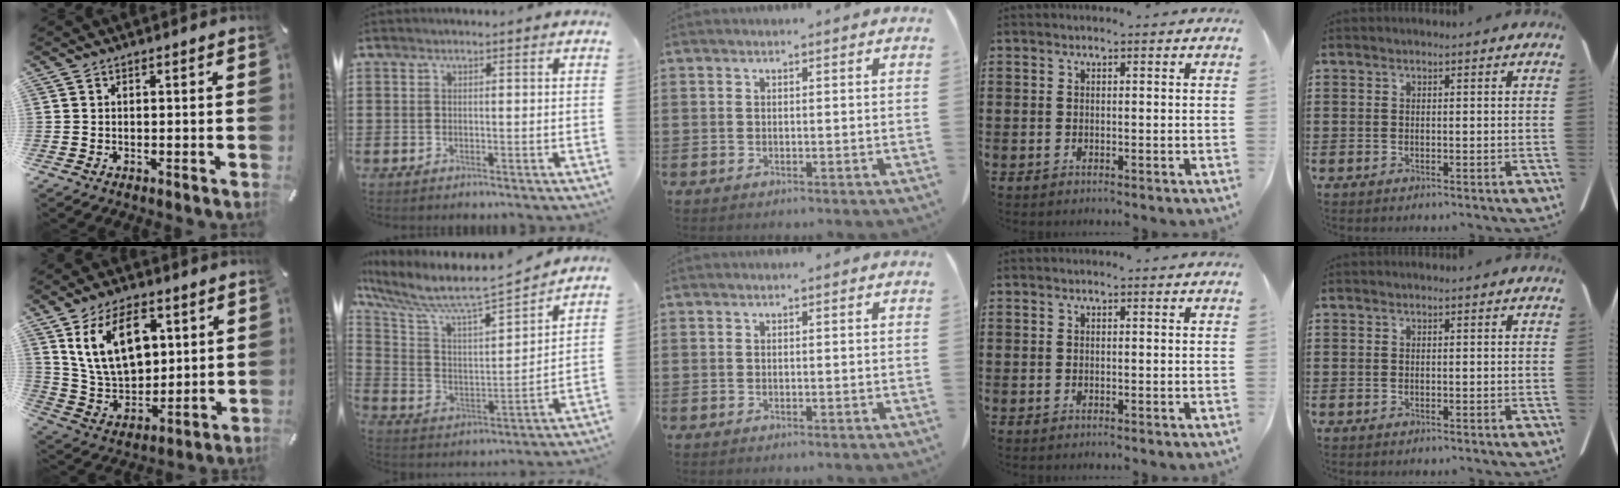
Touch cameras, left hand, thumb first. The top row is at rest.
{"thumb": {"total": 16.2, "force": [6.4, 10.6, 10.4], "torque": [-0.218, -0.011, 0.116]}, "index": {"total": 7.0, "force": [6.0, 0.6, 3.5], "torque": [-0.100, -0.054, 0.093]}}